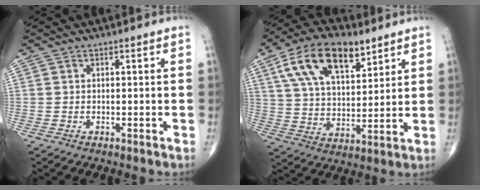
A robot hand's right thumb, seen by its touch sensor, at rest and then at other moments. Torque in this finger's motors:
{"motor_torque": [-0.72, 1.49, 1.33, 0.73, 0.08]}